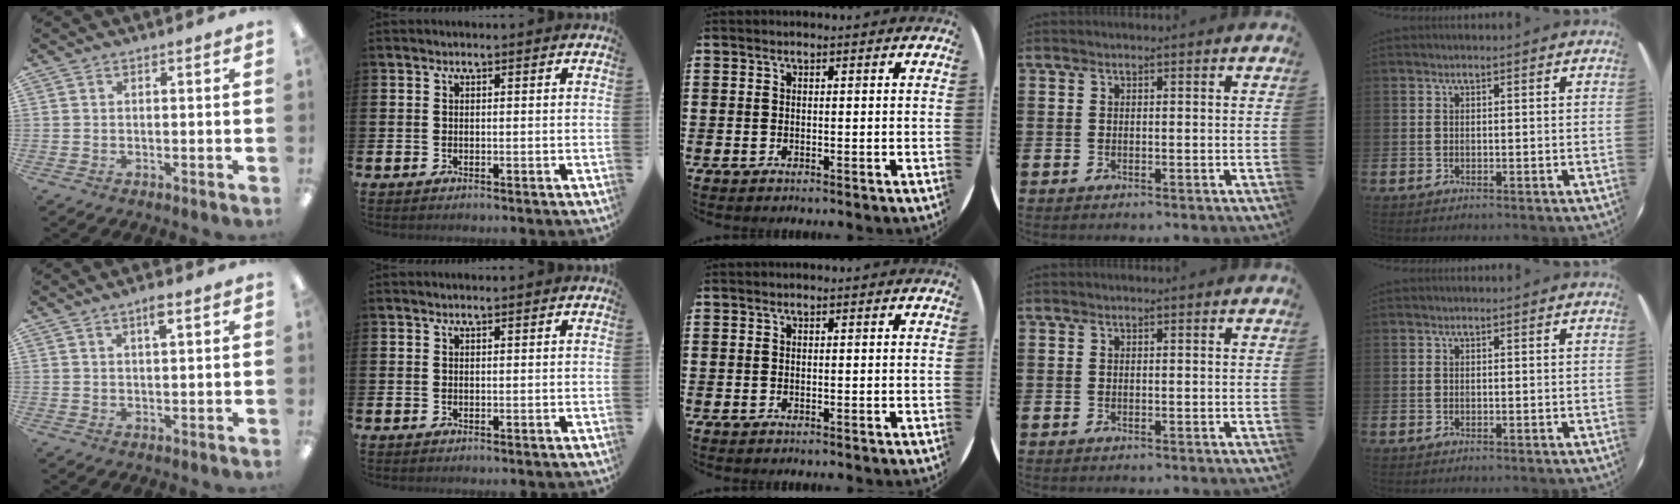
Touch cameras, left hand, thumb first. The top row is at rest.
{"thumb": {"total": 2.7, "force": [1.7, 0.7, 1.9], "torque": [-0.026, -0.003, 0.025]}, "index": {"total": 0.5, "force": [0.5, 0.0, 0.2], "torque": [0.001, -0.002, 0.008]}}